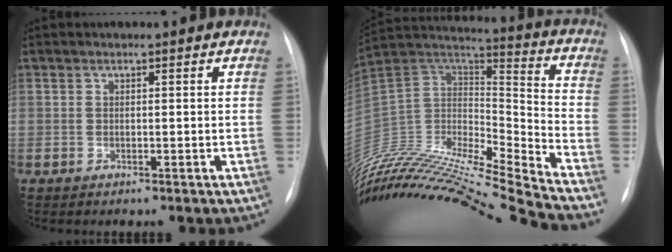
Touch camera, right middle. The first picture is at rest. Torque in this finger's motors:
{"motor_torque": [-1.09, -1.05, 0.00, 0.06]}